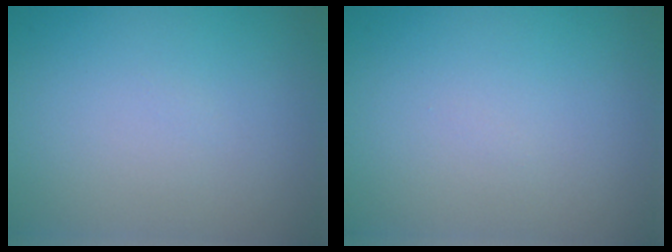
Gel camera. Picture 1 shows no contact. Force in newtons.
{"total": 0.0}